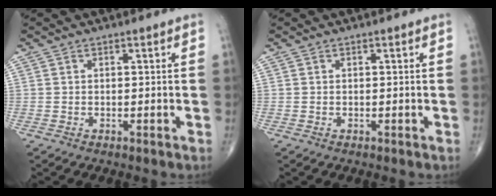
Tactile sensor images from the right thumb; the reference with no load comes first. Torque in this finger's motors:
{"motor_torque": [0.10, -0.04, -0.01, -0.01, 0.00]}